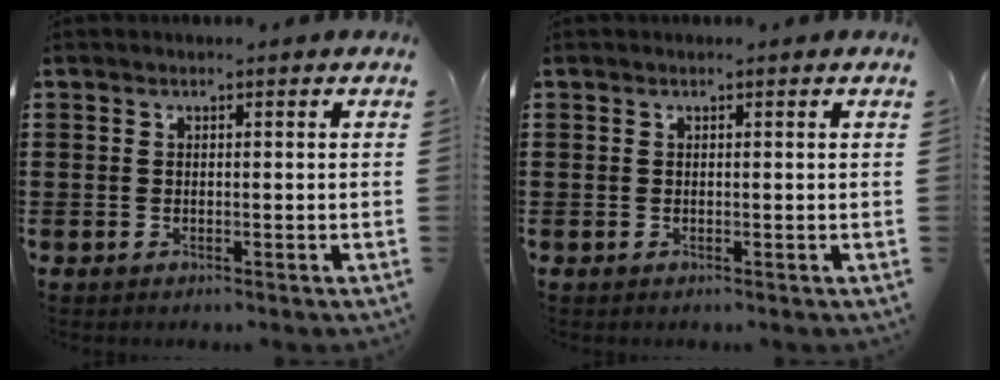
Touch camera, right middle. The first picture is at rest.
{"total": 0.0}